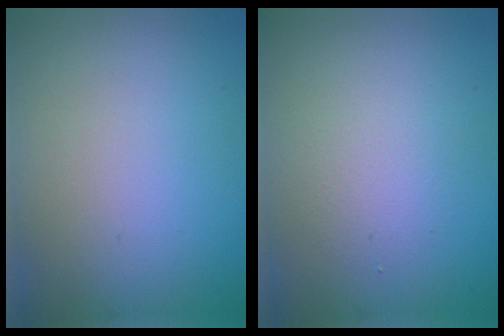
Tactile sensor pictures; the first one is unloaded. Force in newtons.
{"total": 2.2, "press": 2.2, "slide": 0.2}